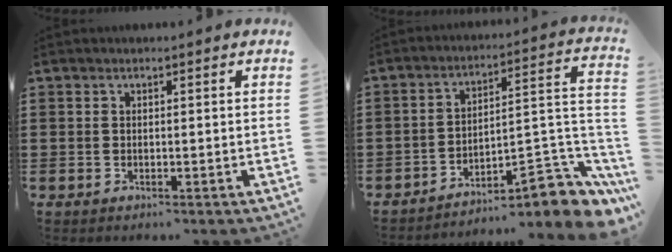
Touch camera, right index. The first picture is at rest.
{"total": 8.1, "force": [-5.5, 3.1, 5.0], "torque": [-0.057, -0.005, -0.104]}